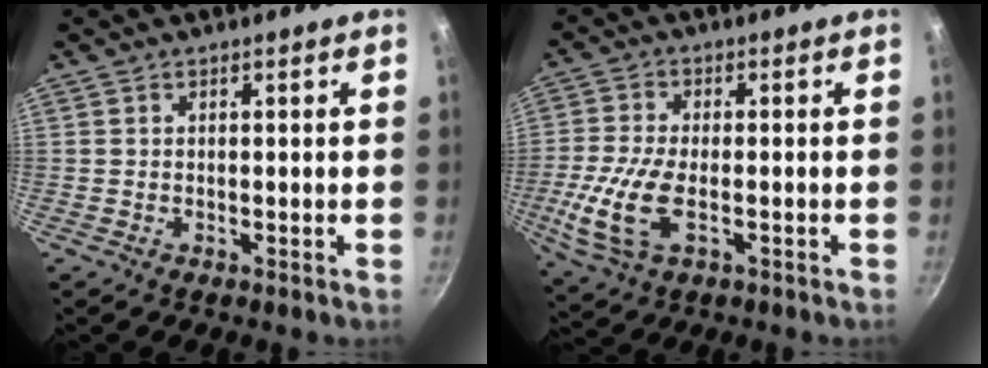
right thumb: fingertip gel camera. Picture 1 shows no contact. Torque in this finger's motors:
{"motor_torque": [-0.06, 0.11, 0.76, -0.68, 0.07]}